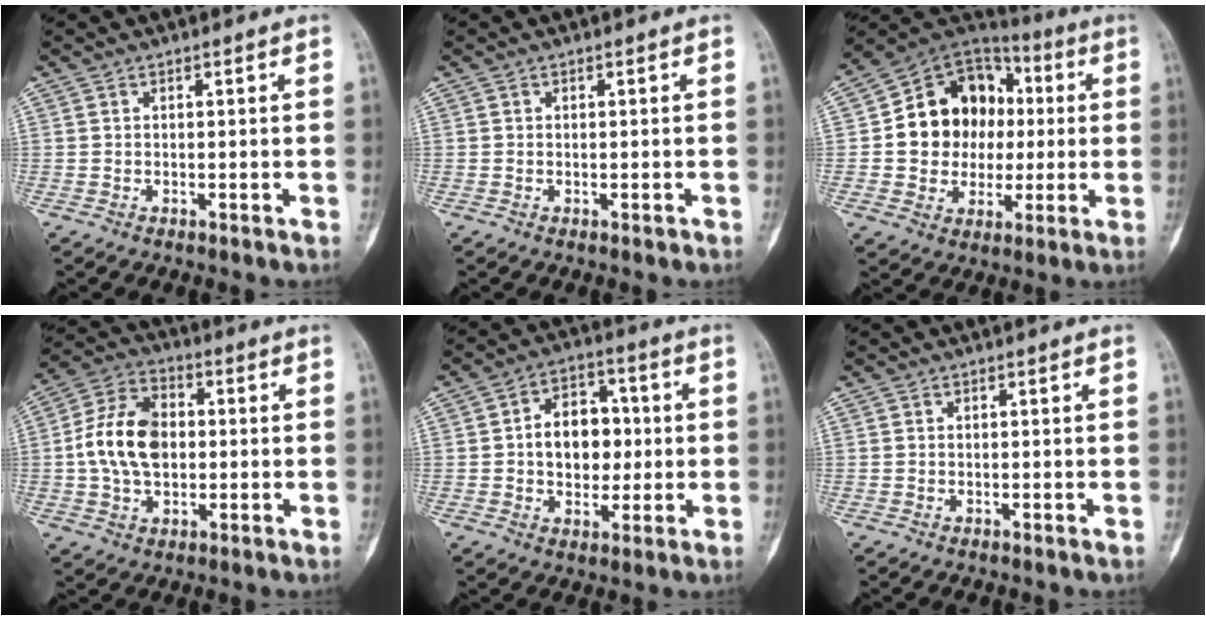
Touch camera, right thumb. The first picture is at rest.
{"total": 0.0}
{"total": 17.1, "force": [1.1, 14.5, 8.9], "torque": [-0.087, 0.027, 0.024]}
{"total": 13.5, "force": [0.1, 9.1, 9.9], "torque": [-0.171, 0.022, -0.002]}
{"total": 11.4, "force": [0.4, 8.1, 7.9], "torque": [-0.077, 0.019, 0.003]}
{"total": 0.0}